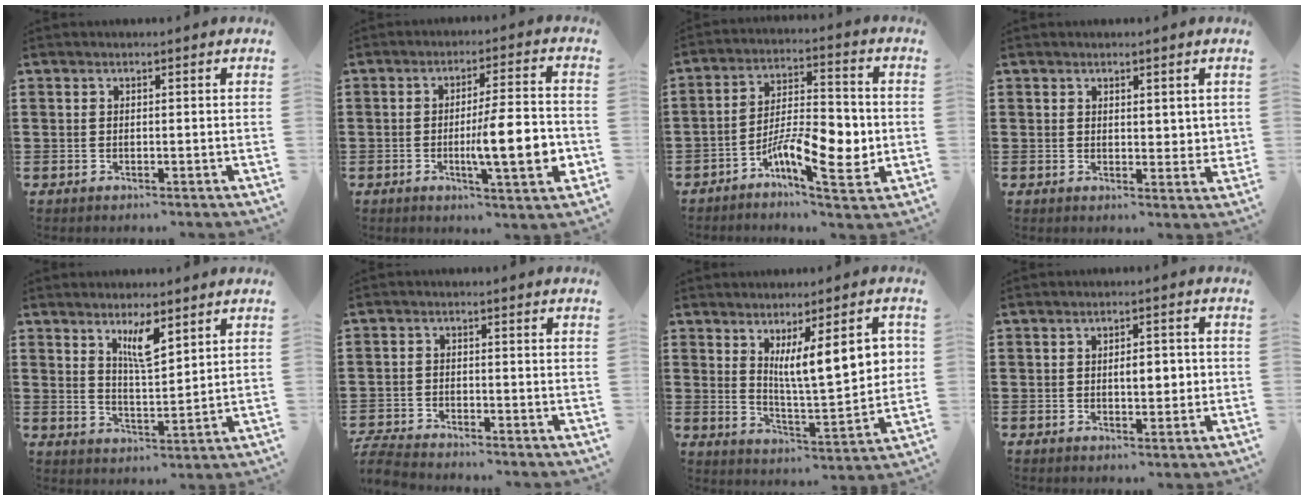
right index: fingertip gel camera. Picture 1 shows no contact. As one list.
[{"total": 10.9, "force": [-2.2, 2.0, 10.5], "torque": [-0.146, -0.011, -0.037]}, {"total": 10.6, "force": [-3.7, 4.1, 9.1], "torque": [-0.155, 0.003, -0.062]}, {"total": 2.3, "force": [1.7, 1.4, 0.9], "torque": [-0.006, 0.003, 0.029]}, {"total": 5.7, "force": [3.5, 1.5, 4.3], "torque": [-0.077, -0.002, 0.057]}, {"total": 3.4, "force": [-3.4, 0.3, 0.3], "torque": [-0.023, -0.004, -0.076]}, {"total": 10.7, "force": [3.7, 2.6, 9.7], "torque": [-0.171, -0.002, 0.060]}, {"total": 3.6, "force": [-0.1, 1.8, 3.2], "torque": [-0.045, -0.001, -0.009]}]